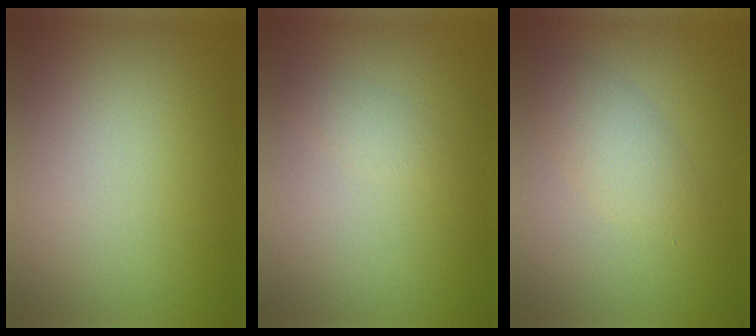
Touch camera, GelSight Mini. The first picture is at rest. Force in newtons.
{"total": 1.1, "press": 1.1, "slide": 0.0}
{"total": 2.7, "press": 2.7, "slide": 0.0}